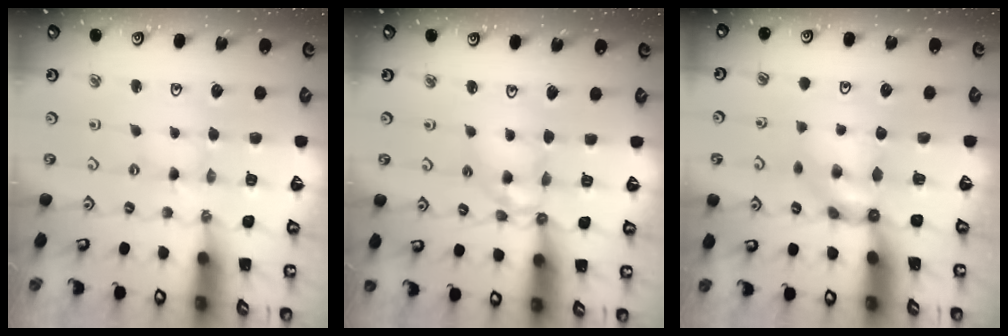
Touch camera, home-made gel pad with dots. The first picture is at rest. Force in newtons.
{"total": 11.6, "press": 11.5, "slide": 1.5}
{"total": 6.5, "press": 6.5, "slide": 0.5}